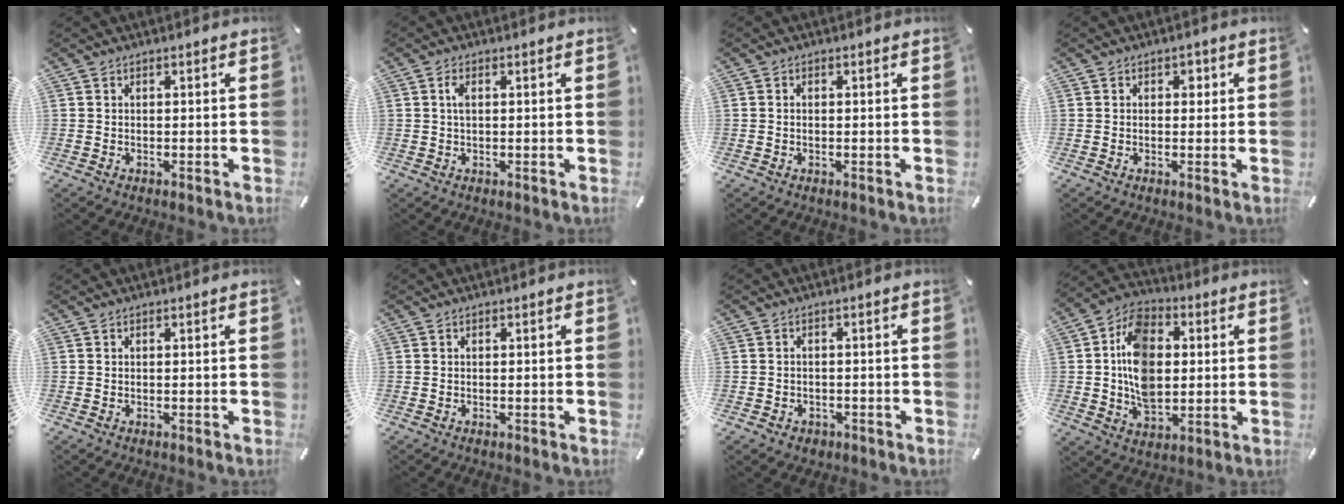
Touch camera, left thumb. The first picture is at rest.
{"total": 2.2, "force": [0.4, 0.9, 1.9], "torque": [-0.040, 0.006, 0.005]}
{"total": 0.8, "force": [-0.1, 0.4, 0.6], "torque": [-0.013, 0.002, -0.003]}
{"total": 2.0, "force": [0.5, 1.6, 1.1], "torque": [-0.001, 0.000, 0.000]}
{"total": 0.0}
{"total": 0.0}
{"total": 2.0, "force": [-1.0, 1.7, 0.4], "torque": [-0.006, 0.007, -0.022]}
{"total": 14.7, "force": [1.0, 10.7, 10.1], "torque": [-0.199, 0.012, 0.021]}